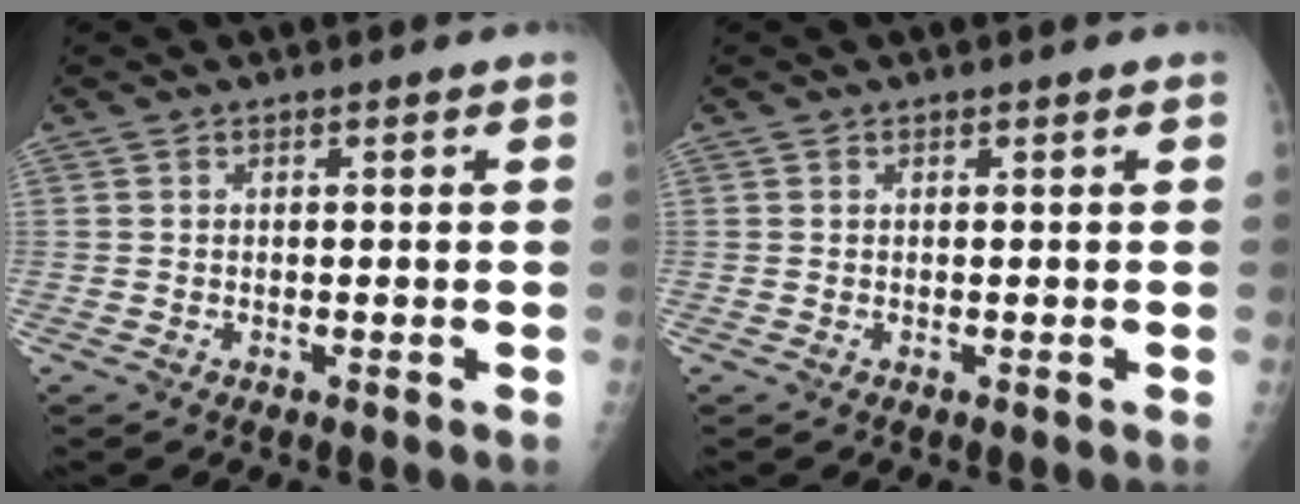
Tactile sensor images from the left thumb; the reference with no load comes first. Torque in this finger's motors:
{"motor_torque": [0.00, 0.00, -0.06, -0.06, 0.00]}